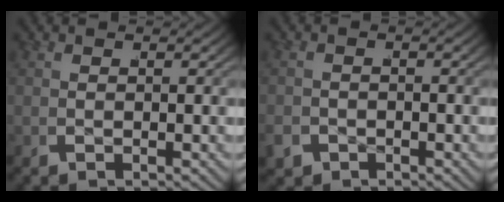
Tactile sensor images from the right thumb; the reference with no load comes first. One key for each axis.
{"total": 2.4, "fx": -1.9, "fy": 1.5, "fz": 0.1, "tx": -0.006, "ty": -0.010, "tz": -0.028}